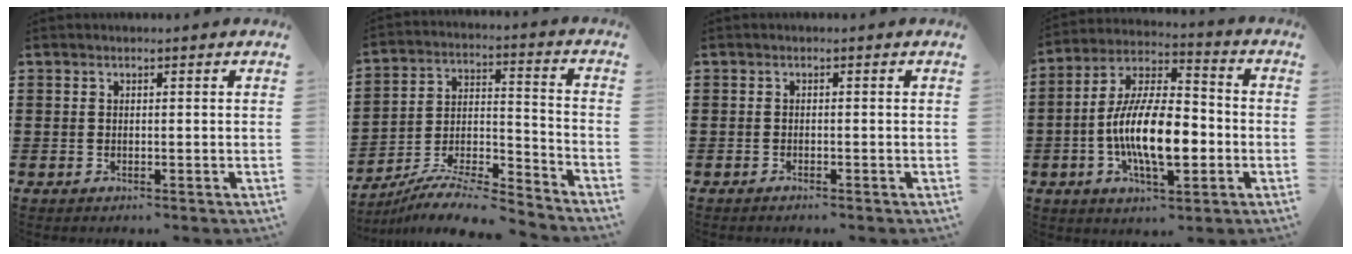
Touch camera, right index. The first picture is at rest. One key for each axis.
{"total": 8.7, "fx": -7.9, "fy": 1.0, "fz": 3.4, "tx": -0.058, "ty": 0.009, "tz": -0.157}
{"total": 0.5, "fx": -0.5, "fy": 0.0, "fz": 0.1, "tx": -0.004, "ty": -0.002, "tz": -0.010}
{"total": 13.7, "fx": -3.5, "fy": 5.9, "fz": 11.9, "tx": -0.252, "ty": -0.002, "tz": -0.065}